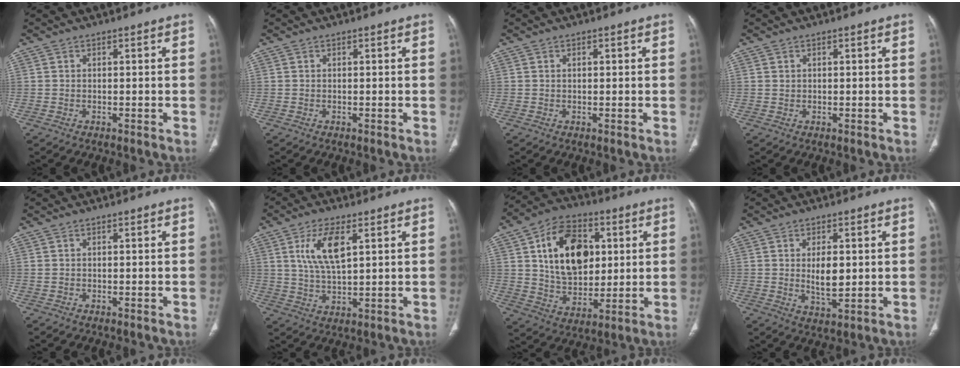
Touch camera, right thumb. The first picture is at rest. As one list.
[{"total": 0.0}, {"total": 0.6, "force": [0.2, 0.3, 0.5], "torque": [-0.009, 0.002, 0.003]}, {"total": 0.6, "force": [0.2, 0.5, 0.2], "torque": [0.004, 0.001, 0.004]}, {"total": 0.0}, {"total": 8.9, "force": [3.2, 3.6, 7.5], "torque": [-0.144, -0.011, 0.066]}, {"total": 18.4, "force": [4.5, 12.4, 12.9], "torque": [-0.172, -0.005, 0.081]}, {"total": 6.2, "force": [0.6, 2.9, 5.5], "torque": [-0.082, -0.012, 0.015]}]